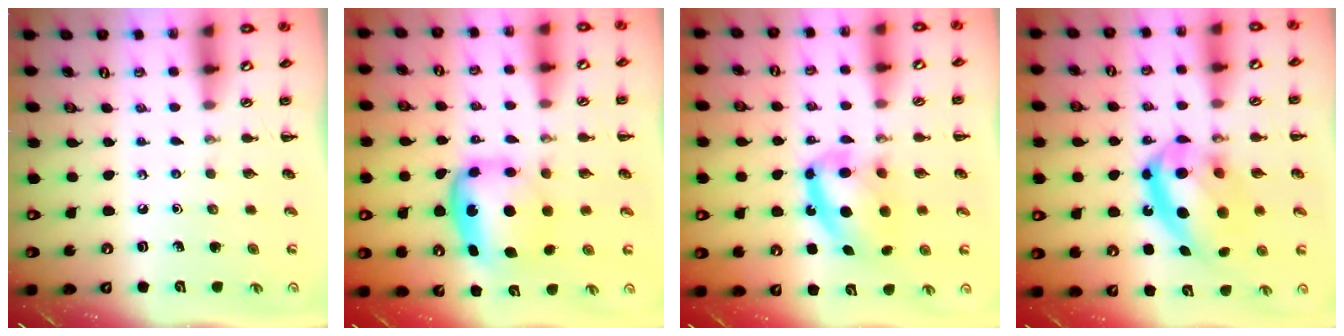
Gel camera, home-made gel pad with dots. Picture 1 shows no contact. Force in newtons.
{"total": 6.9, "press": 6.8, "slide": 1.4}
{"total": 10.7, "press": 10.4, "slide": 2.4}
{"total": 18.2, "press": 17.7, "slide": 4.5}